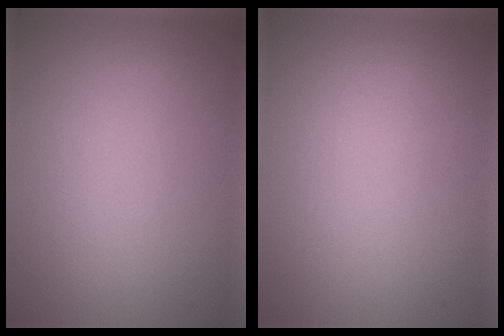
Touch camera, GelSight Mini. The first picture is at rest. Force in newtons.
{"total": 0.0}